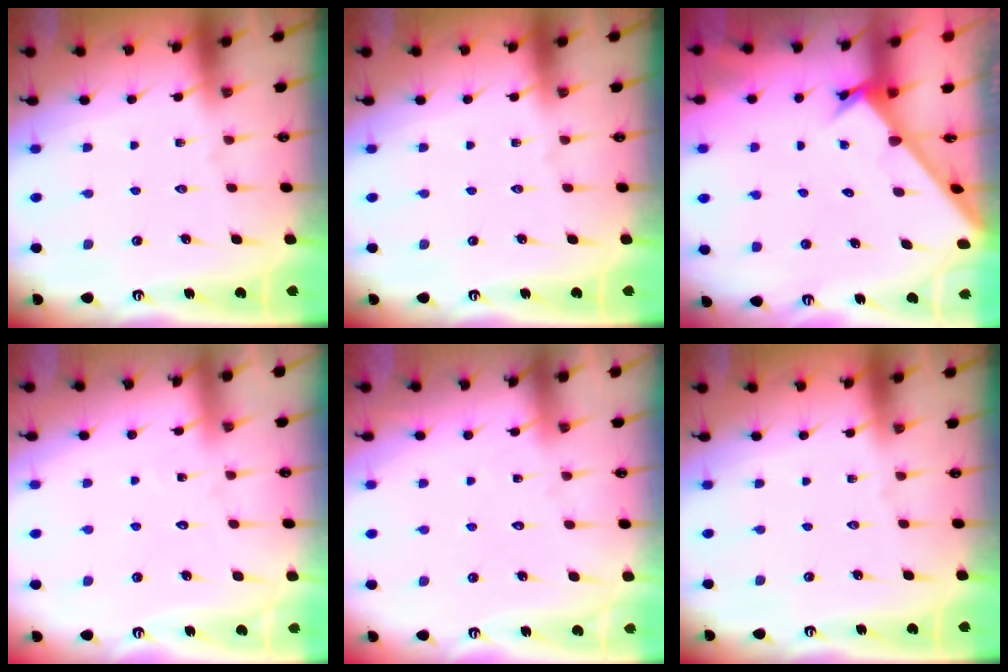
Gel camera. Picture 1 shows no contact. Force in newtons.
{"total": 0.0}
{"total": 2.5, "press": 2.5, "slide": 0.2}
{"total": 5.8, "press": 5.8, "slide": 0.5}
{"total": 5.0, "press": 5.0, "slide": 0.5}
{"total": 0.0}